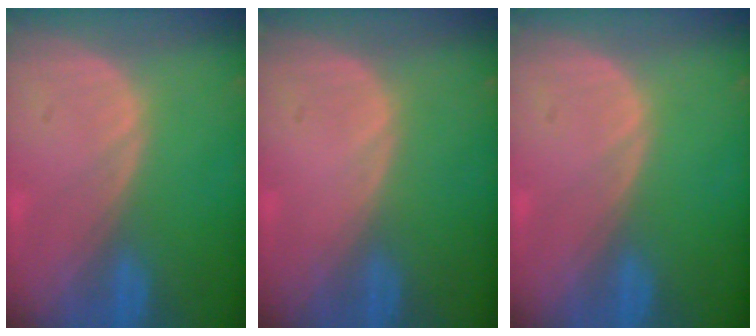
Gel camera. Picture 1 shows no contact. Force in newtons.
{"total": 0.0}
{"total": 0.0}